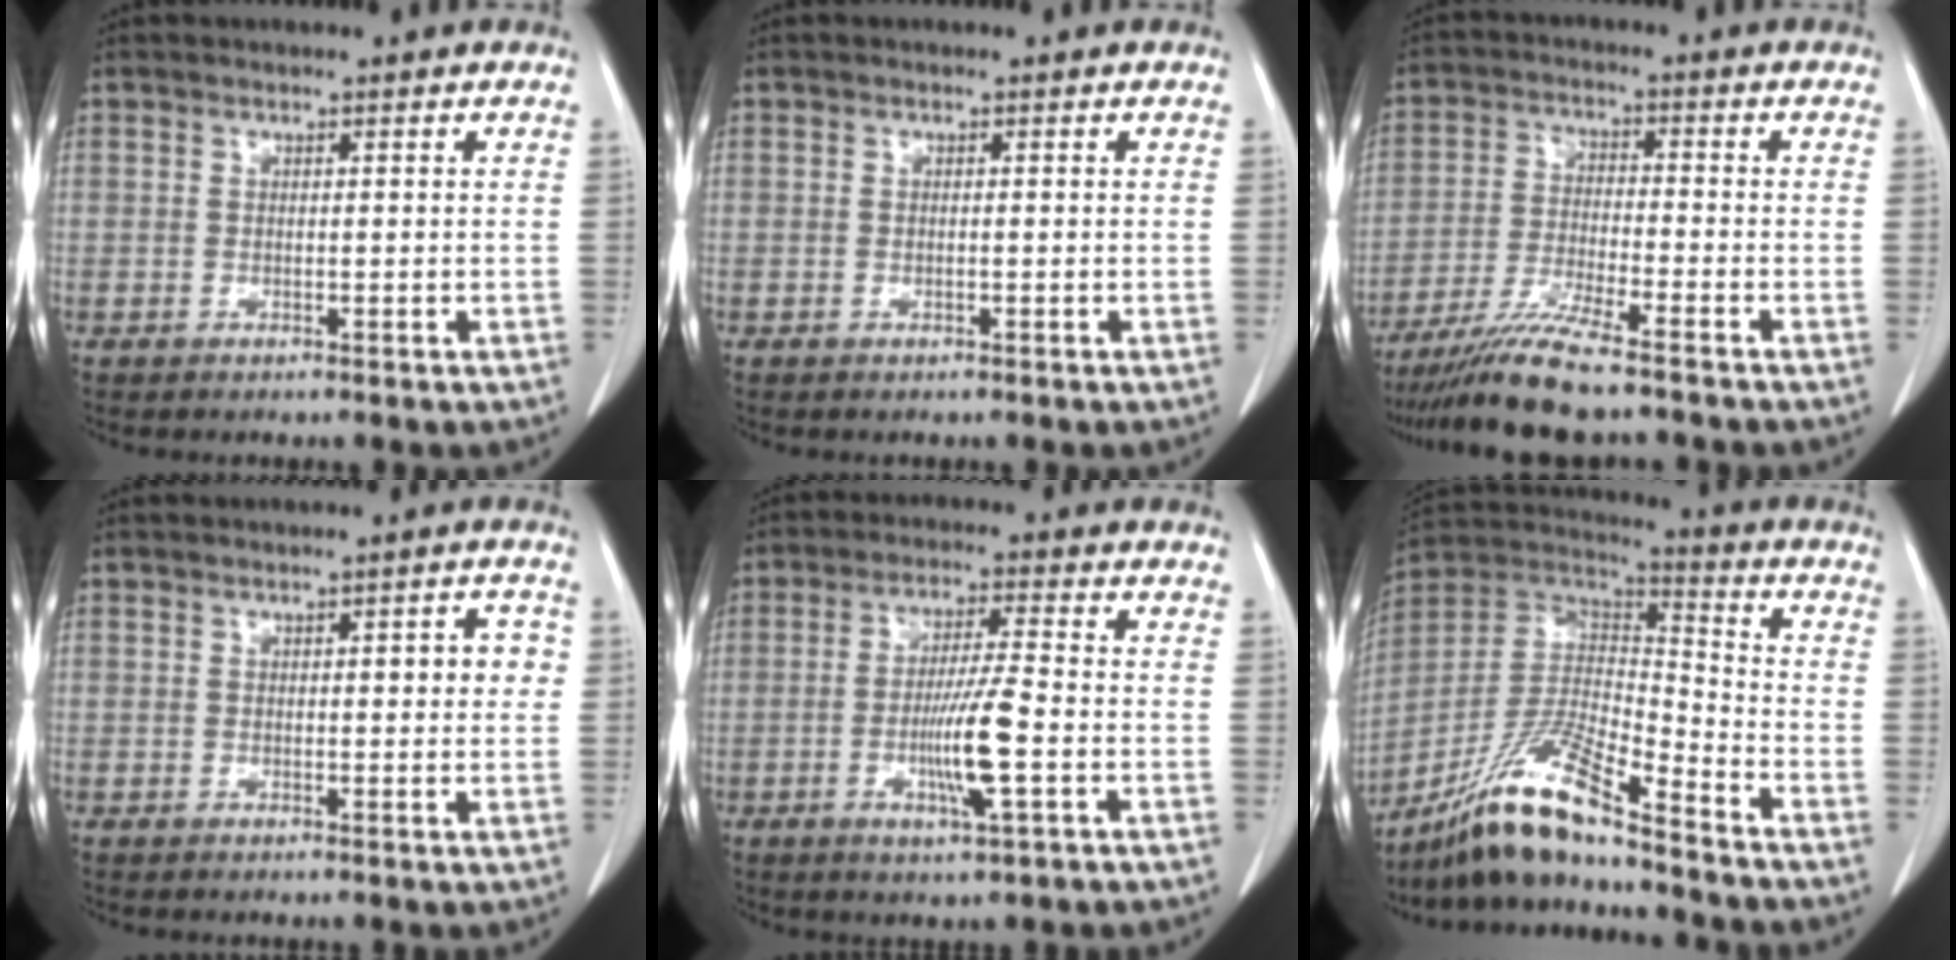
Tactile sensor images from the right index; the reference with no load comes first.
{"total": 0.0}
{"total": 9.0, "force": [-7.4, -0.3, 5.0], "torque": [-0.095, -0.029, -0.138]}
{"total": 3.5, "force": [0.5, 1.1, 3.3], "torque": [-0.039, 0.007, 0.004]}
{"total": 8.4, "force": [-2.2, 0.0, 8.1], "torque": [-0.149, -0.008, -0.040]}
{"total": 15.1, "force": [-11.9, 1.0, 9.3], "torque": [-0.180, -0.002, -0.221]}